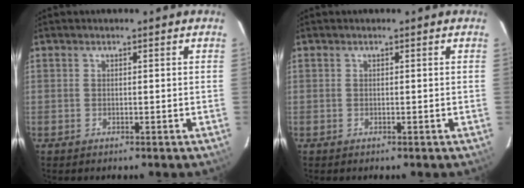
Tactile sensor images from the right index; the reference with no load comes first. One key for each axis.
{"total": 0.0}